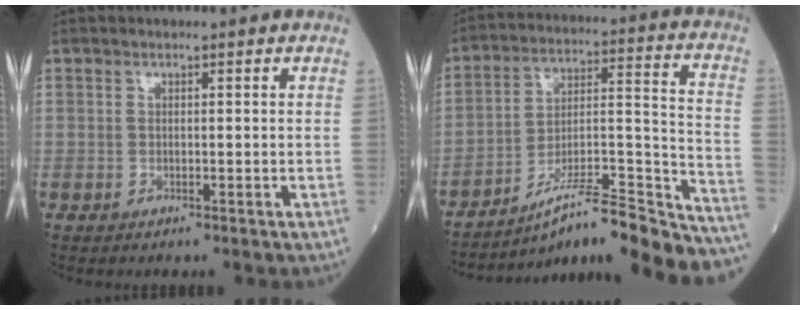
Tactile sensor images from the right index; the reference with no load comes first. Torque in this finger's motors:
{"motor_torque": [-0.21, -0.44, 0.17, 0.03]}